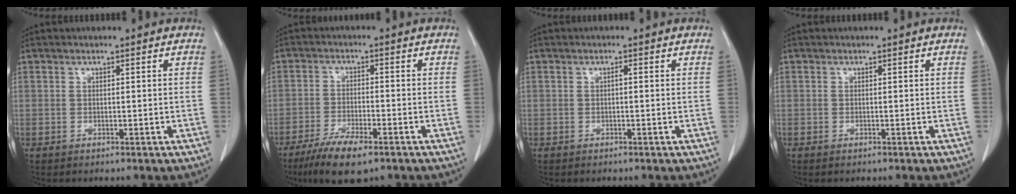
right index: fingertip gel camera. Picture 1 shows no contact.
{"total": 8.2, "force": [-5.6, 1.6, 5.7], "torque": [-0.101, -0.015, -0.094]}
{"total": 0.5, "force": [0.0, 0.1, 0.5], "torque": [-0.009, 0.002, 0.001]}
{"total": 0.0}